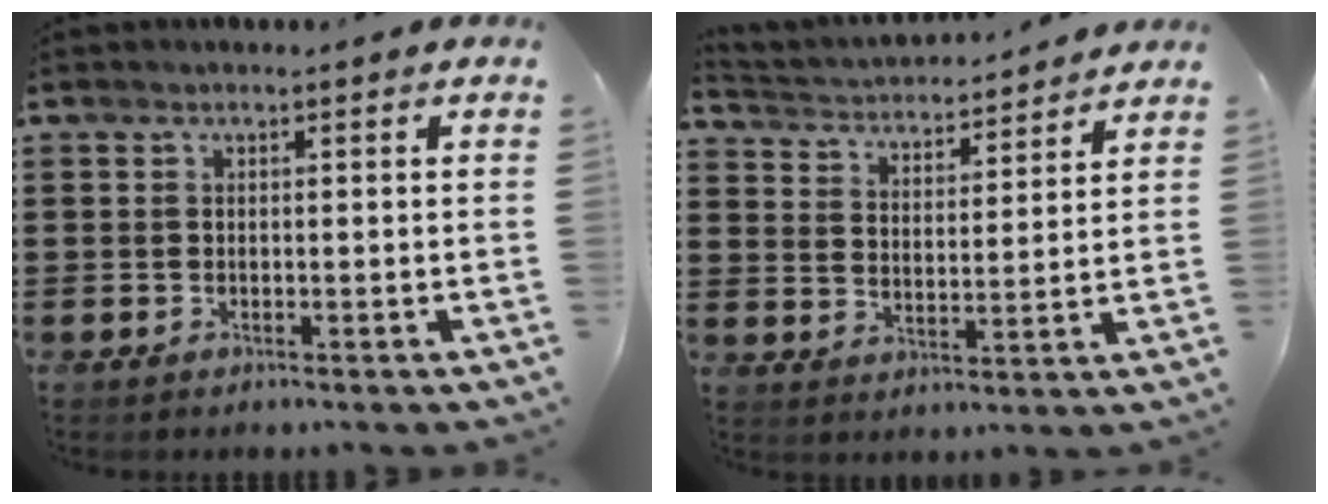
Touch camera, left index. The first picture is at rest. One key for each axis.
{"total": 3.2, "fx": 3.2, "fy": 0.4, "fz": -0.1, "tx": -0.020, "ty": -0.028, "tz": 0.049}